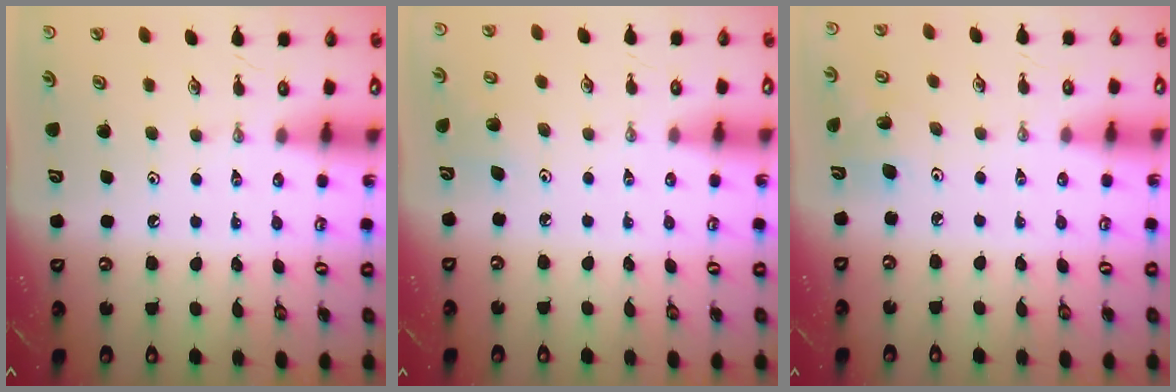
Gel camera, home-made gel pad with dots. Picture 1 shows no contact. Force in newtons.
{"total": 4.1, "press": 4.1, "slide": 0.3}
{"total": 4.3, "press": 4.1, "slide": 1.2}